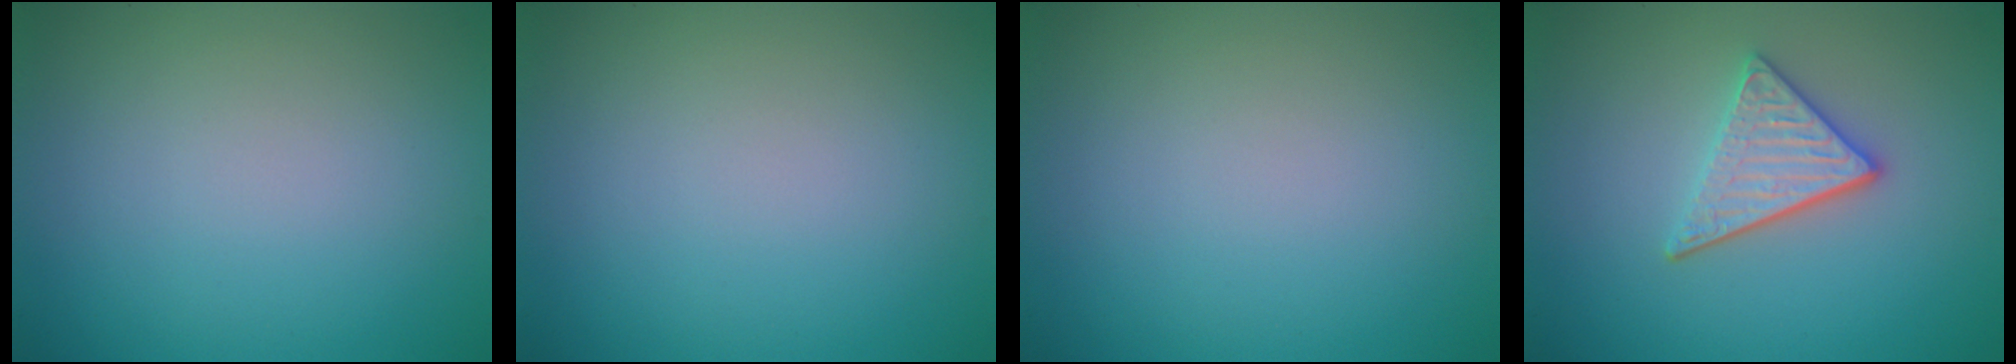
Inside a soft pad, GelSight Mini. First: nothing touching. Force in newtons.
{"total": 0.0}
{"total": 0.0}
{"total": 3.5, "press": 3.0, "slide": 1.8}